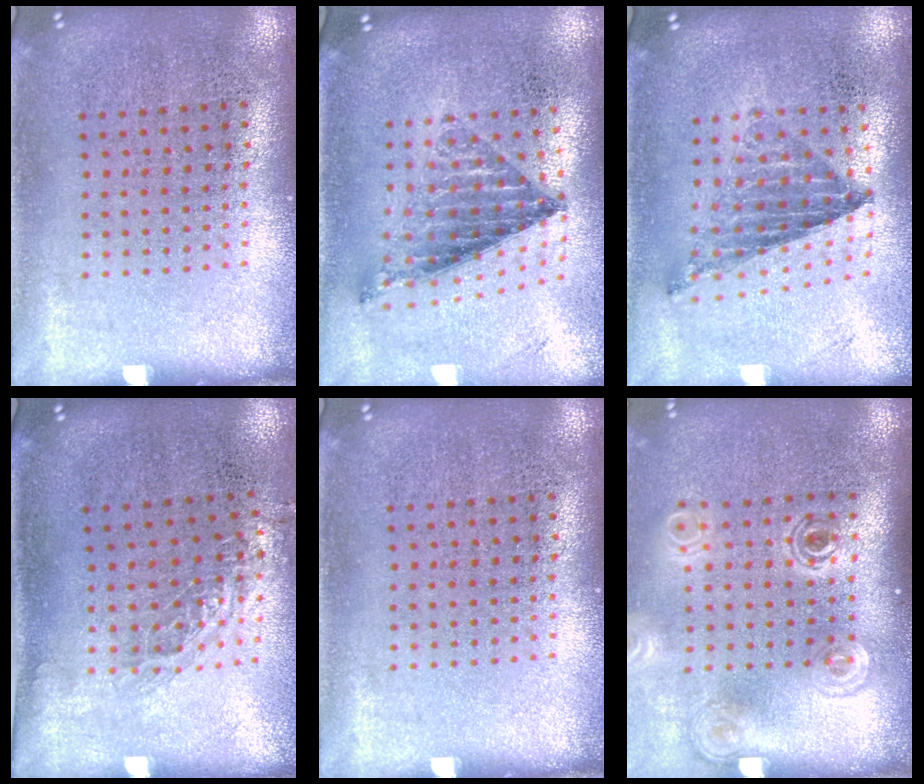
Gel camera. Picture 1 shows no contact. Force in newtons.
{"total": 0.8, "press": 0.8, "slide": 0.2}
{"total": 0.7, "press": 0.7, "slide": 0.1}
{"total": 0.8, "press": 0.8, "slide": 0.2}
{"total": 0.0}
{"total": 1.8, "press": 1.2, "slide": 1.3}